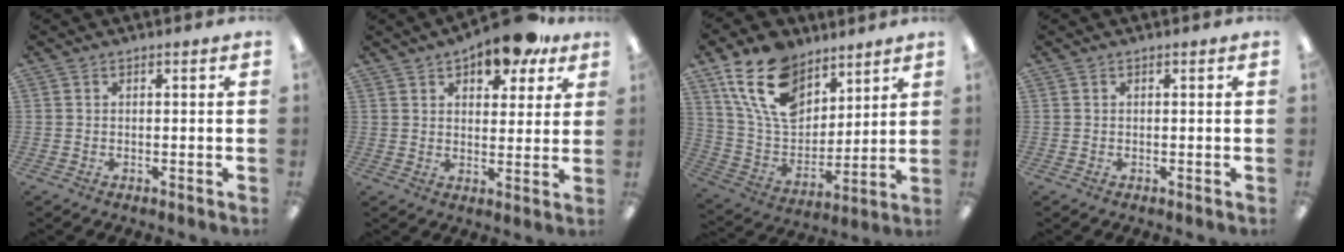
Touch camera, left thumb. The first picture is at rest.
{"total": 11.0, "force": [7.9, 4.6, 6.0], "torque": [-0.065, -0.043, 0.134]}
{"total": 18.5, "force": [11.2, 11.2, 9.7], "torque": [-0.182, -0.039, 0.211]}
{"total": 0.0}